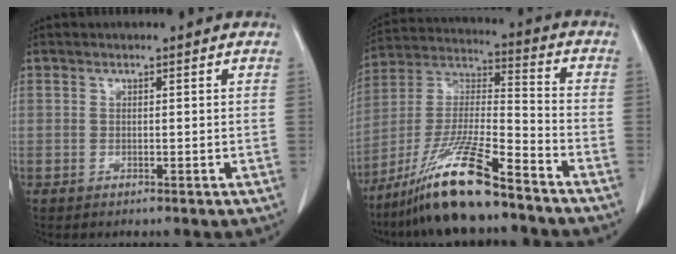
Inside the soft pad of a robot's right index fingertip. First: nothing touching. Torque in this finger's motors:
{"motor_torque": [1.22, -0.92, 0.32, 0.16]}